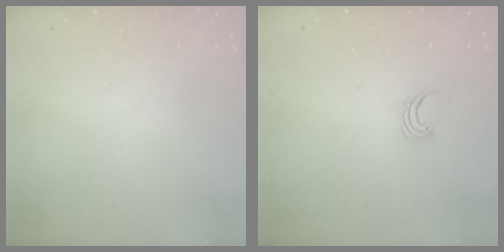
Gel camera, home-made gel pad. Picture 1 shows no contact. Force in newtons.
{"total": 1.9, "press": 1.9, "slide": 0.1}